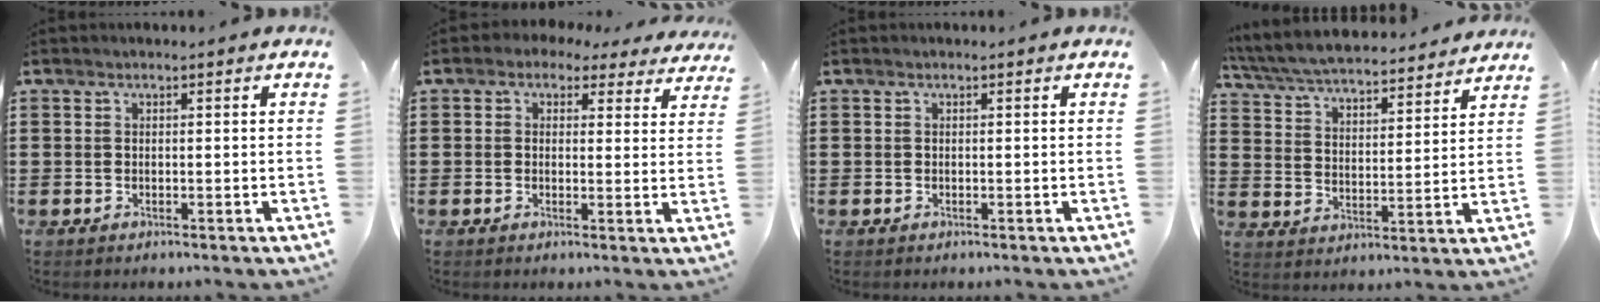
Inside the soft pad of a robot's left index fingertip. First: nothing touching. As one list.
[{"total": 2.2, "force": [1.5, 1.4, 0.9], "torque": [-0.019, -0.002, 0.023]}, {"total": 0.0}, {"total": 5.9, "force": [5.7, 0.1, 1.4], "torque": [-0.055, -0.038, 0.097]}]